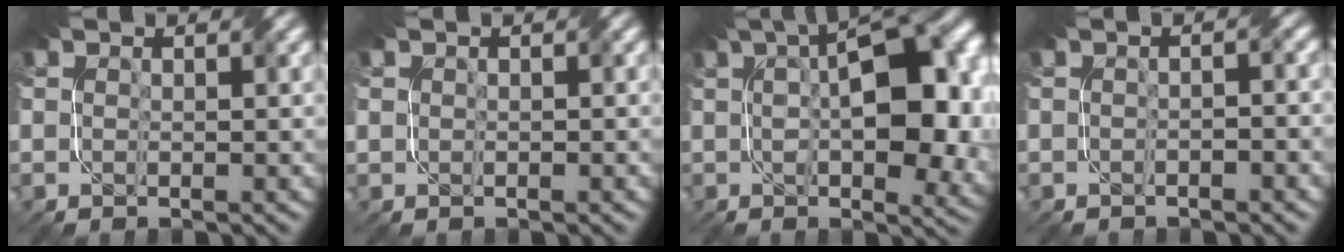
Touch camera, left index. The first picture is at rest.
{"total": 0.6, "force": [0.1, 0.6, 0.0], "torque": [0.006, -0.002, 0.001]}
{"total": 13.1, "force": [2.2, 6.1, 11.3], "torque": [-0.151, 0.009, 0.037]}
{"total": 1.3, "force": [-0.8, 0.2, 1.0], "torque": [-0.015, -0.003, -0.019]}